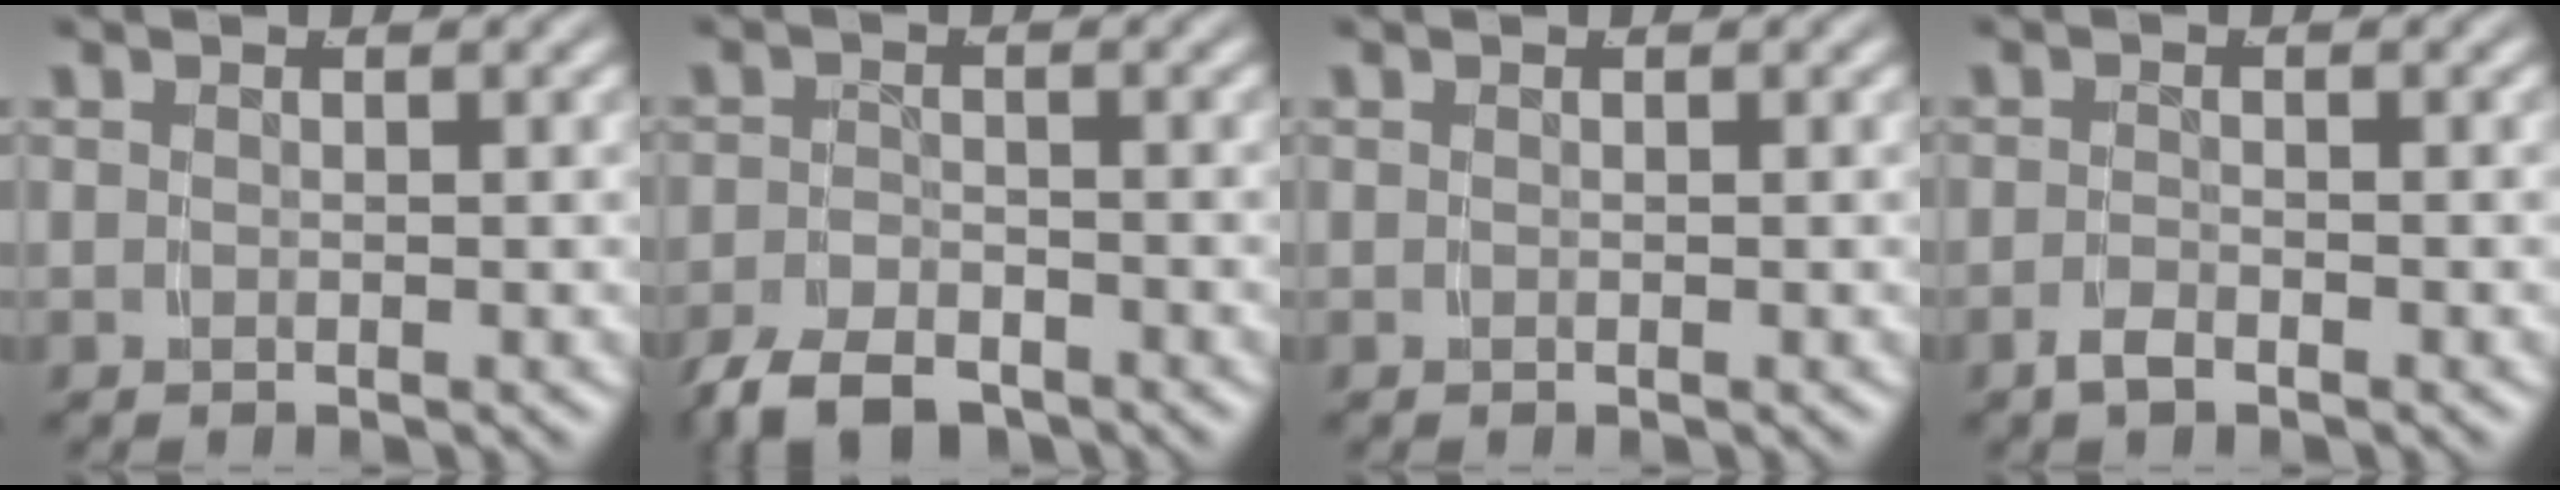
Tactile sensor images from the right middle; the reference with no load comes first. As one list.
[{"total": 4.7, "force": [-3.9, 1.8, 1.9], "torque": [-0.036, -0.018, -0.058]}, {"total": 0.0}, {"total": 1.3, "force": [-1.2, -0.1, 0.4], "torque": [-0.007, -0.005, -0.020]}]